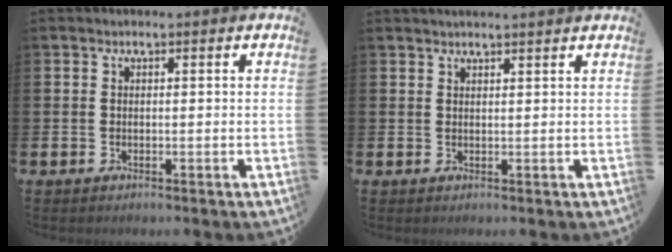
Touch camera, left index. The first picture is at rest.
{"total": 1.7, "force": [1.7, -0.2, 0.1], "torque": [0.003, -0.008, 0.030]}